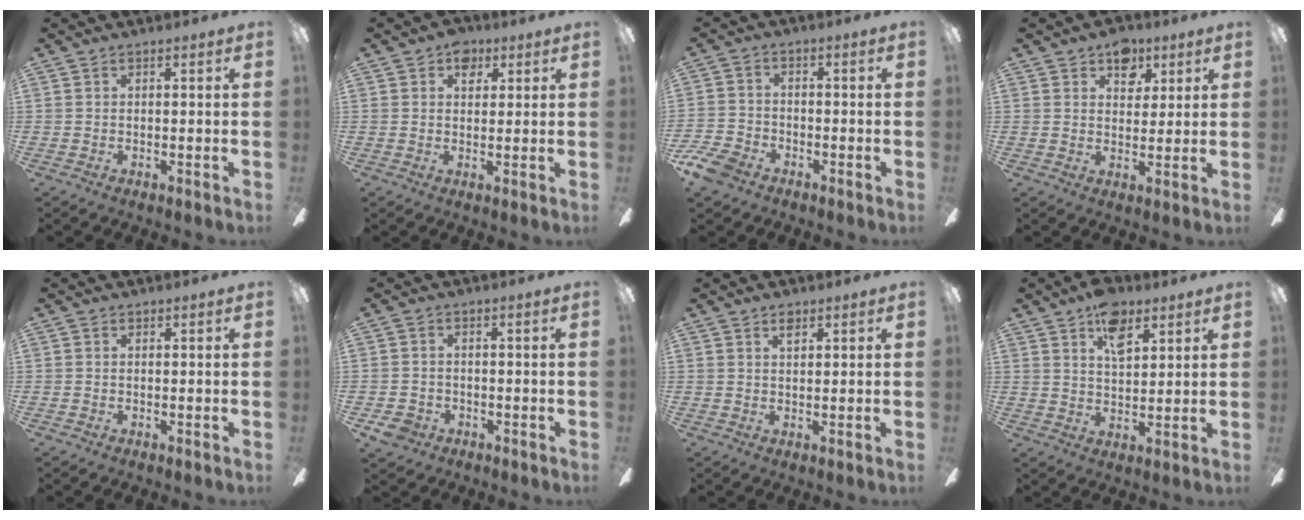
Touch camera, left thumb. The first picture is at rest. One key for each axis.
{"total": 4.9, "fx": 2.6, "fy": 3.5, "fz": 2.3, "tx": -0.019, "ty": 0.001, "tz": 0.043}
{"total": 7.2, "fx": -5.0, "fy": 4.2, "fz": 3.0, "tx": -0.068, "ty": 0.026, "tz": -0.096}
{"total": 7.1, "fx": 4.2, "fy": 4.9, "fz": 3.0, "tx": -0.023, "ty": -0.013, "tz": 0.072}
{"total": 0.0}
{"total": 5.0, "fx": -3.2, "fy": 3.5, "fz": 1.7, "tx": -0.048, "ty": 0.014, "tz": -0.063}
{"total": 2.1, "fx": 1.4, "fy": 1.0, "fz": 1.2, "tx": -0.010, "ty": -0.005, "tz": 0.022}
{"total": 9.2, "fx": 5.5, "fy": 5.0, "fz": 5.5, "tx": -0.079, "ty": -0.016, "tz": 0.096}